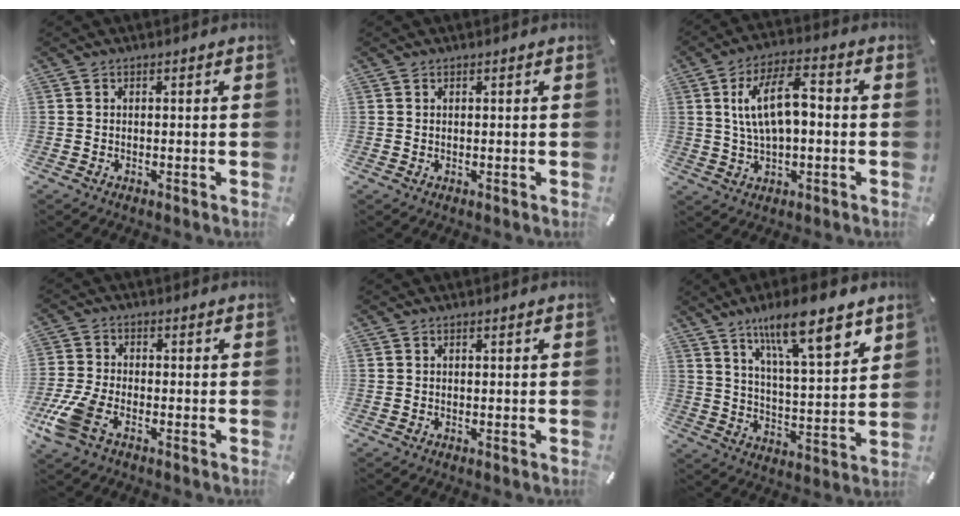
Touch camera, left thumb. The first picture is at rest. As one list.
[{"total": 0.0}, {"total": 12.3, "force": [1.6, 6.2, 10.4], "torque": [-0.195, 0.014, 0.030]}, {"total": 8.4, "force": [-3.6, 4.8, 5.8], "torque": [-0.148, -0.003, -0.071]}, {"total": 0.0}, {"total": 15.8, "force": [11.0, 4.7, 10.3], "torque": [-0.160, -0.058, 0.180]}]